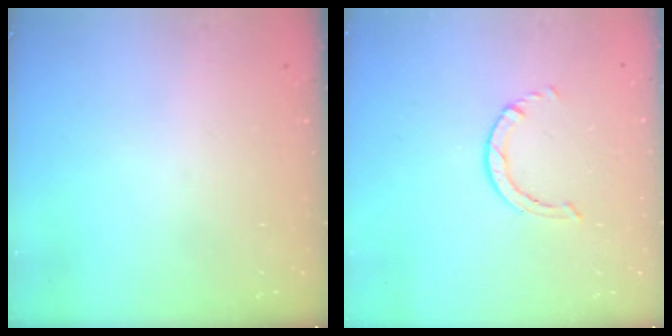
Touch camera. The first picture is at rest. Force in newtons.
{"total": 0.8, "press": 0.7, "slide": 0.2}